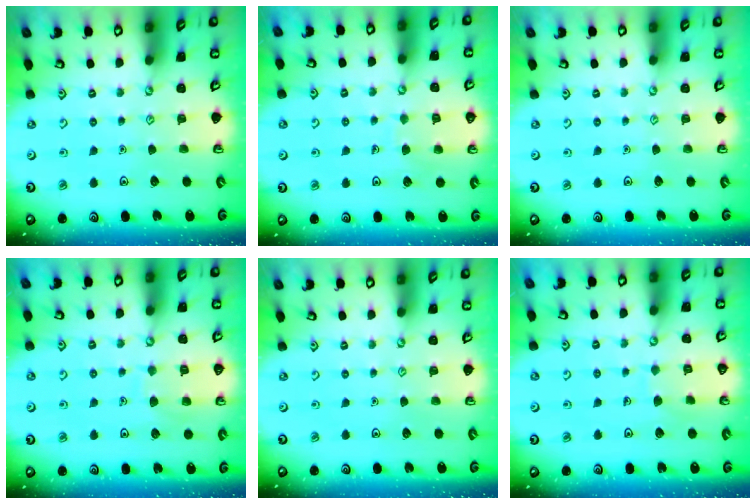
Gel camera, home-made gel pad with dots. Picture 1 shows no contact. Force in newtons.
{"total": 5.5, "press": 5.5, "slide": 0.5}
{"total": 0.0}
{"total": 6.7, "press": 6.7, "slide": 0.7}
{"total": 0.0}
{"total": 6.4, "press": 6.4, "slide": 0.3}